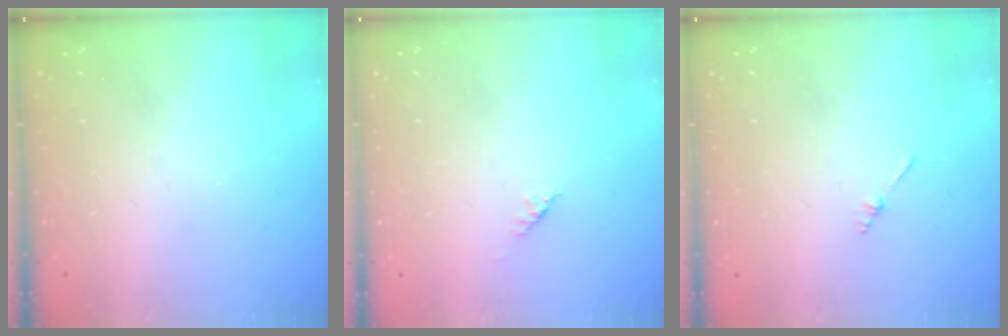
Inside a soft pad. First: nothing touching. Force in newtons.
{"total": 1.4, "press": 1.3, "slide": 0.5}
{"total": 1.3, "press": 1.3, "slide": 0.3}